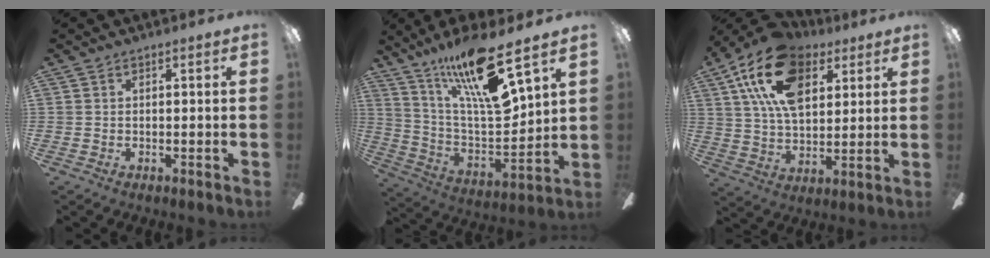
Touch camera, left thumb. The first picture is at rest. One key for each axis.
{"total": 20.7, "fx": 14.0, "fy": 4.5, "fz": 14.5, "tx": -0.270, "ty": -0.083, "tz": 0.231}
{"total": 19.4, "fx": 8.9, "fy": 11.3, "fz": 12.9, "tx": -0.225, "ty": -0.008, "tz": 0.158}